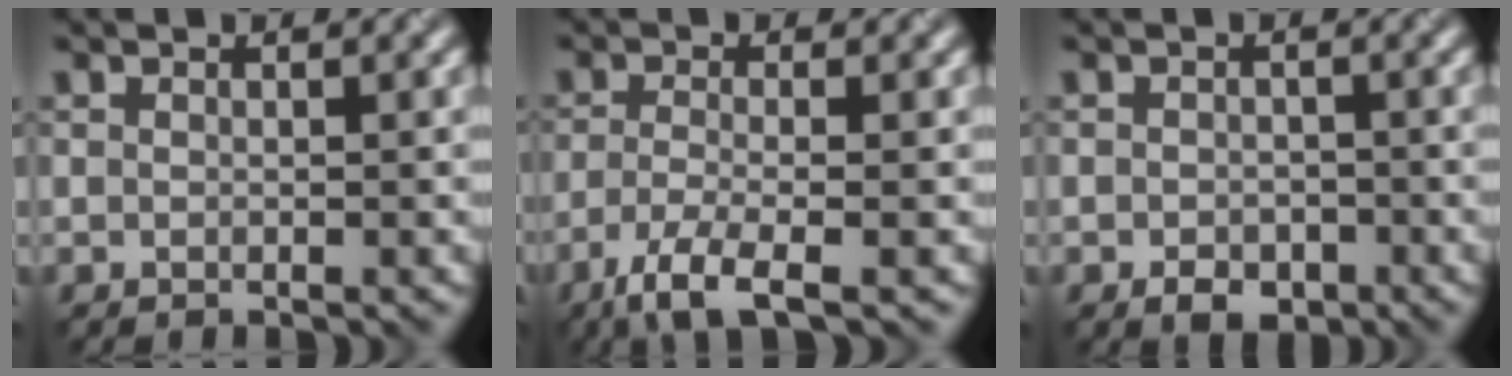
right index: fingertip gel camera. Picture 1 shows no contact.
{"total": 4.0, "force": [-2.2, 0.8, 3.3], "torque": [-0.066, -0.009, -0.055]}
{"total": 2.3, "force": [-1.1, 1.6, 1.2], "torque": [-0.014, -0.003, -0.021]}